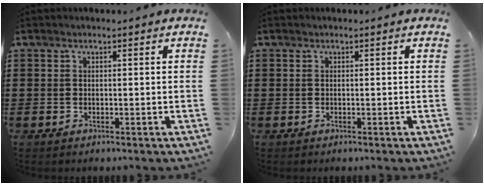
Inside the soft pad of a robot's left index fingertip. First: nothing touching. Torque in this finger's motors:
{"motor_torque": [0.03, -0.01, -0.01, 0.01]}